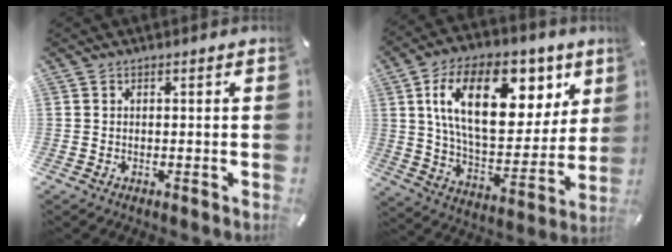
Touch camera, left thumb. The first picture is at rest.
{"total": 23.6, "force": [10.0, 13.1, 17.0], "torque": [-0.284, -0.029, 0.165]}